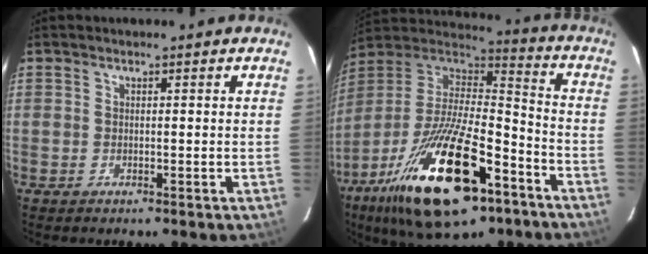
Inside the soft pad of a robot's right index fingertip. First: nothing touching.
{"total": 28.5, "force": [-15.3, 10.9, 21.5], "torque": [-0.402, -0.033, -0.252]}